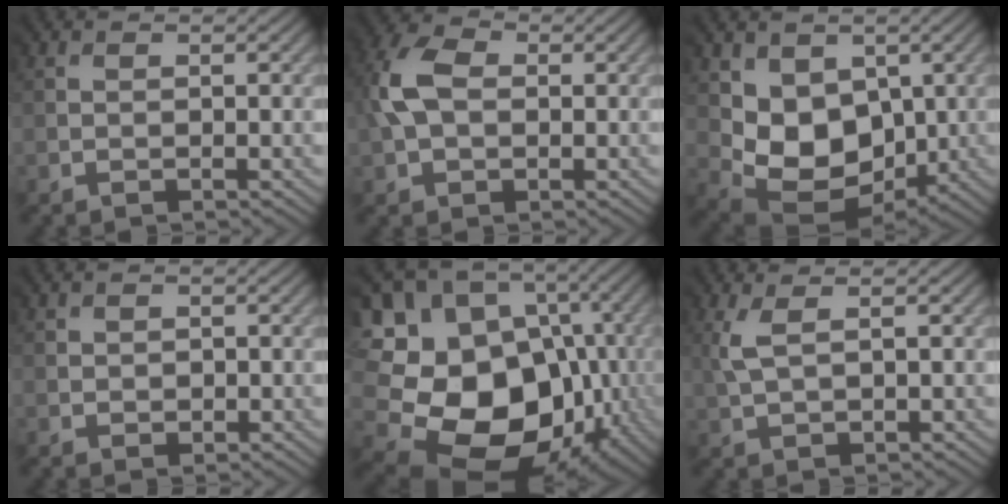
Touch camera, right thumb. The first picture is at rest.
{"total": 7.0, "force": [0.9, 5.0, 4.8], "torque": [-0.131, 0.012, 0.009]}
{"total": 7.8, "force": [1.5, 6.1, 4.6], "torque": [-0.116, -0.022, 0.028]}
{"total": 1.0, "force": [0.3, 0.9, 0.1], "torque": [0.000, -0.003, 0.007]}
{"total": 18.9, "force": [-2.0, 15.8, 10.2], "torque": [-0.228, -0.059, 0.011]}
{"total": 2.9, "force": [1.2, 1.2, 2.3], "torque": [-0.067, 0.004, 0.027]}